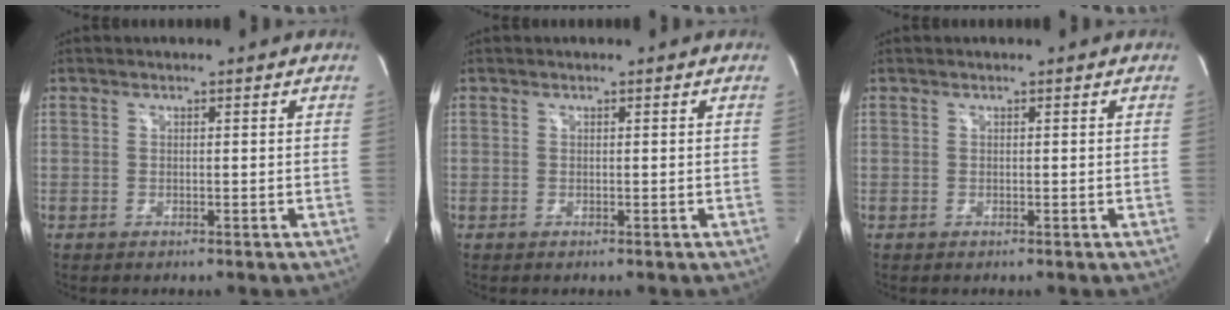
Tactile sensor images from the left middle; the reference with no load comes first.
{"total": 0.0}
{"total": 0.0}